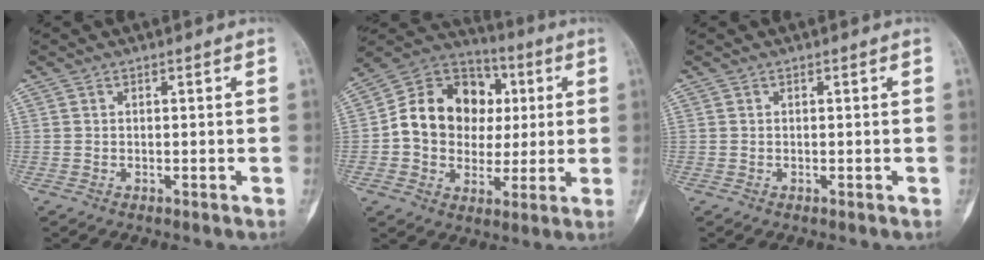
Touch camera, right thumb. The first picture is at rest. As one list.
[{"total": 17.4, "force": [1.7, 14.4, 9.6], "torque": [-0.119, 0.027, 0.029]}, {"total": 0.0}]